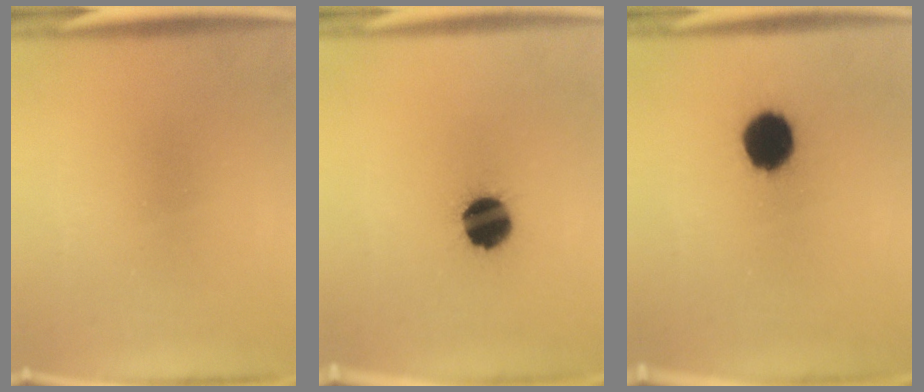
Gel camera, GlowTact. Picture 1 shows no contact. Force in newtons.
{"total": 11.2}
{"total": 10.5}